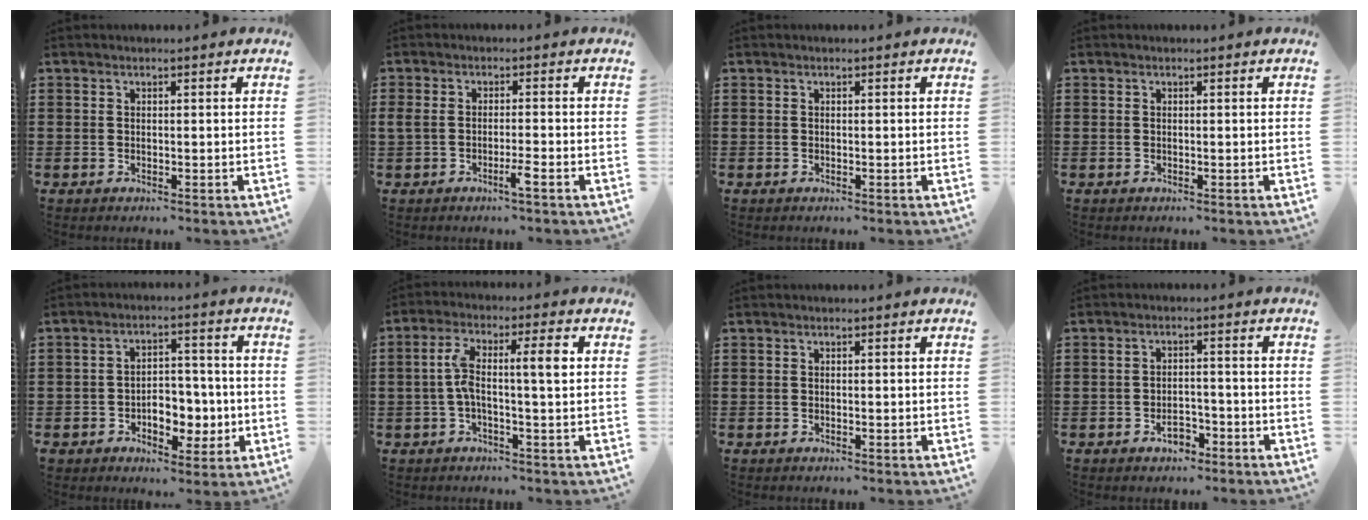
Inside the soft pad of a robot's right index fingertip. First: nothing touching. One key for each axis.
{"total": 2.8, "fx": -1.4, "fy": 0.3, "fz": 2.4, "tx": -0.048, "ty": -0.002, "tz": -0.029}
{"total": 0.0}
{"total": 0.0}
{"total": 6.4, "fx": -1.7, "fy": 4.8, "fz": 3.9, "tx": -0.068, "ty": 0.012, "tz": -0.031}
{"total": 7.3, "fx": 0.3, "fy": 1.5, "fz": 7.1, "tx": -0.138, "ty": 0.005, "tz": -0.002}
{"total": 0.0}
{"total": 3.8, "fx": -2.3, "fy": 2.1, "fz": 2.1, "tx": -0.037, "ty": 0.006, "tz": -0.044}